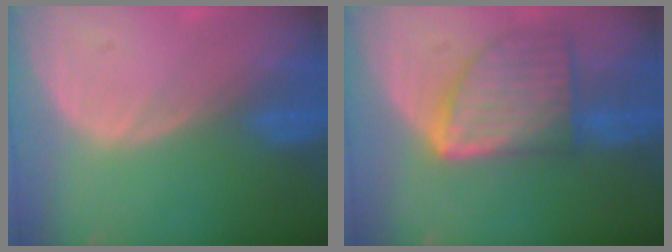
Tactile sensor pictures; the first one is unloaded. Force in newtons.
{"total": 9.0, "press": 9.0, "slide": 0.6}